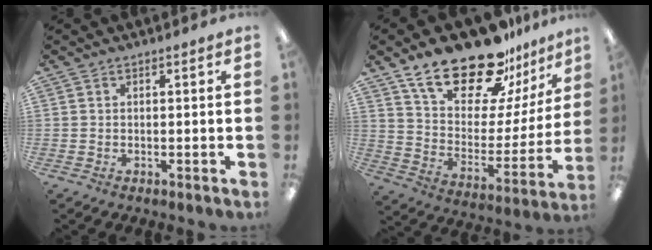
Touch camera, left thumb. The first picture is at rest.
{"total": 22.9, "force": [17.9, 8.7, 11.4], "torque": [-0.186, -0.122, 0.311]}